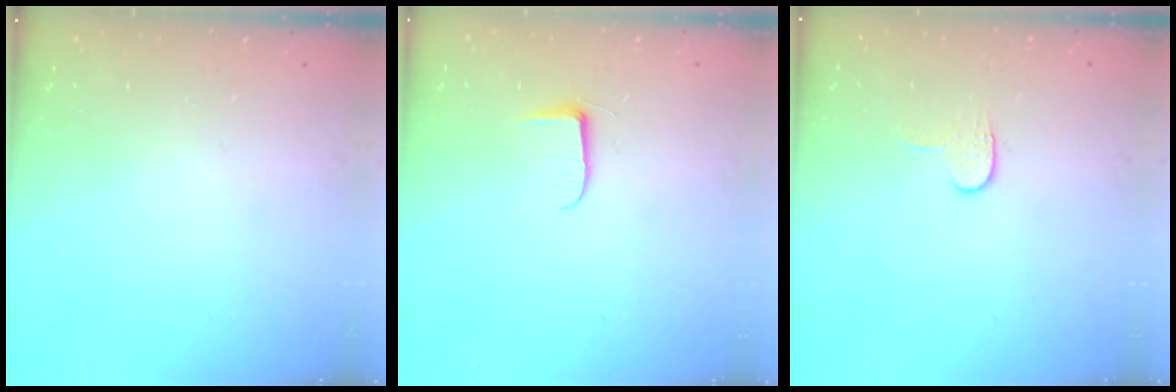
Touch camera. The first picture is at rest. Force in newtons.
{"total": 5.1, "press": 5.1, "slide": 0.5}
{"total": 3.8, "press": 3.8, "slide": 0.4}